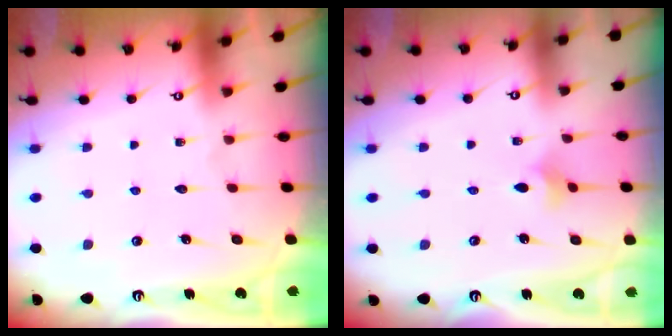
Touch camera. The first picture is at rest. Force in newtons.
{"total": 3.4, "press": 3.3, "slide": 0.8}